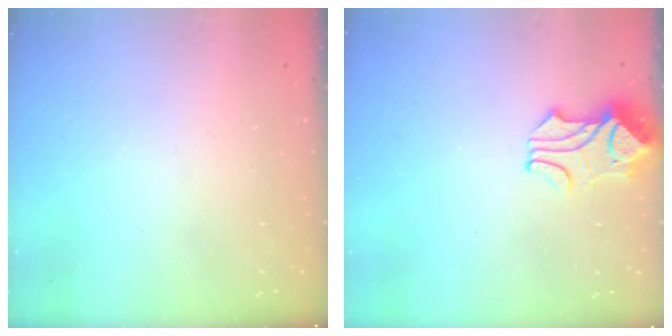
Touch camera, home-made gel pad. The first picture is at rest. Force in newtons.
{"total": 1.8, "press": 1.4, "slide": 1.2}